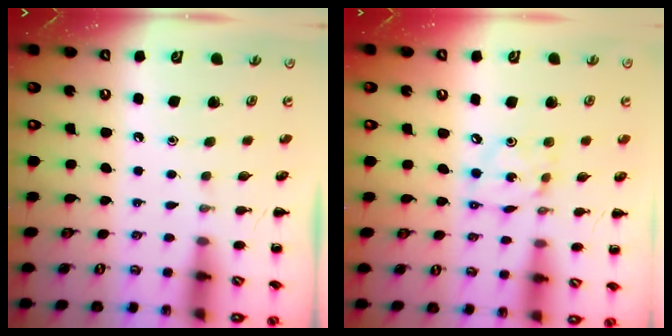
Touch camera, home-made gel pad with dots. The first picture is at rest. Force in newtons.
{"total": 4.0, "press": 4.0, "slide": 0.5}